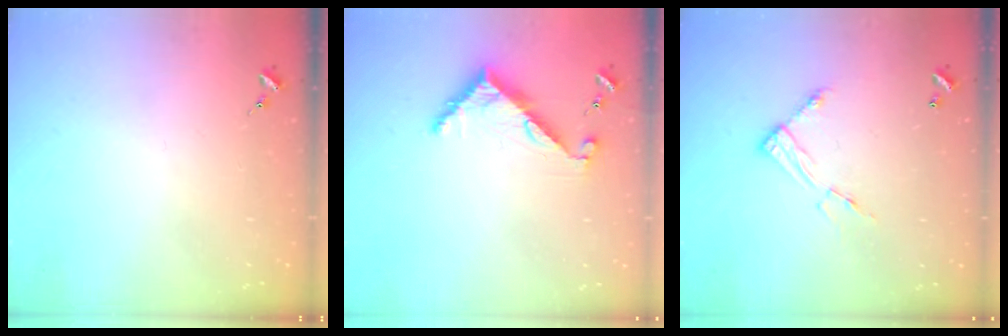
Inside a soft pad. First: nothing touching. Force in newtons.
{"total": 7.3, "press": 7.3, "slide": 0.6}
{"total": 8.7, "press": 8.7, "slide": 0.4}